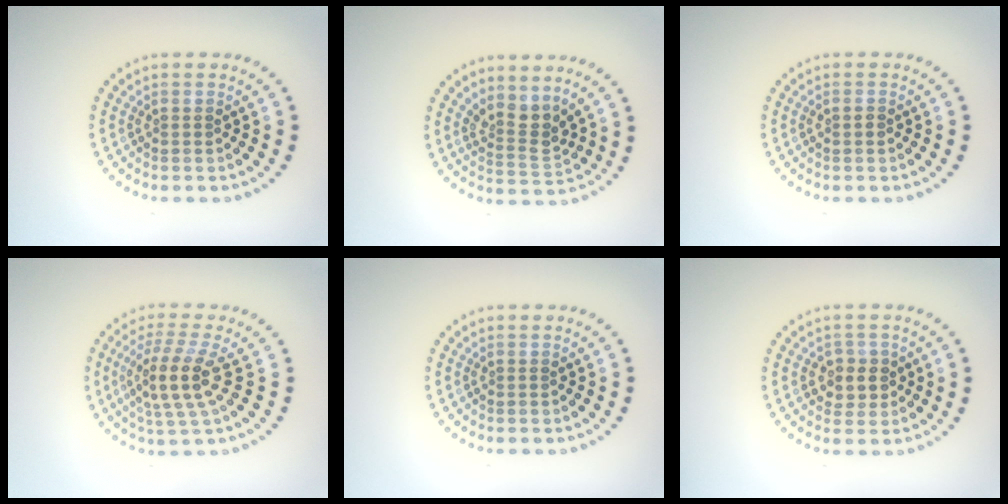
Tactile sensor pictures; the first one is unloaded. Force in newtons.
{"total": 2.8, "press": 2.0, "slide": 1.9}
{"total": 0.9, "press": 0.9, "slide": 0.1}
{"total": 4.2, "press": 3.6, "slide": 2.2}
{"total": 0.0}
{"total": 2.4, "press": 2.3, "slide": 0.7}